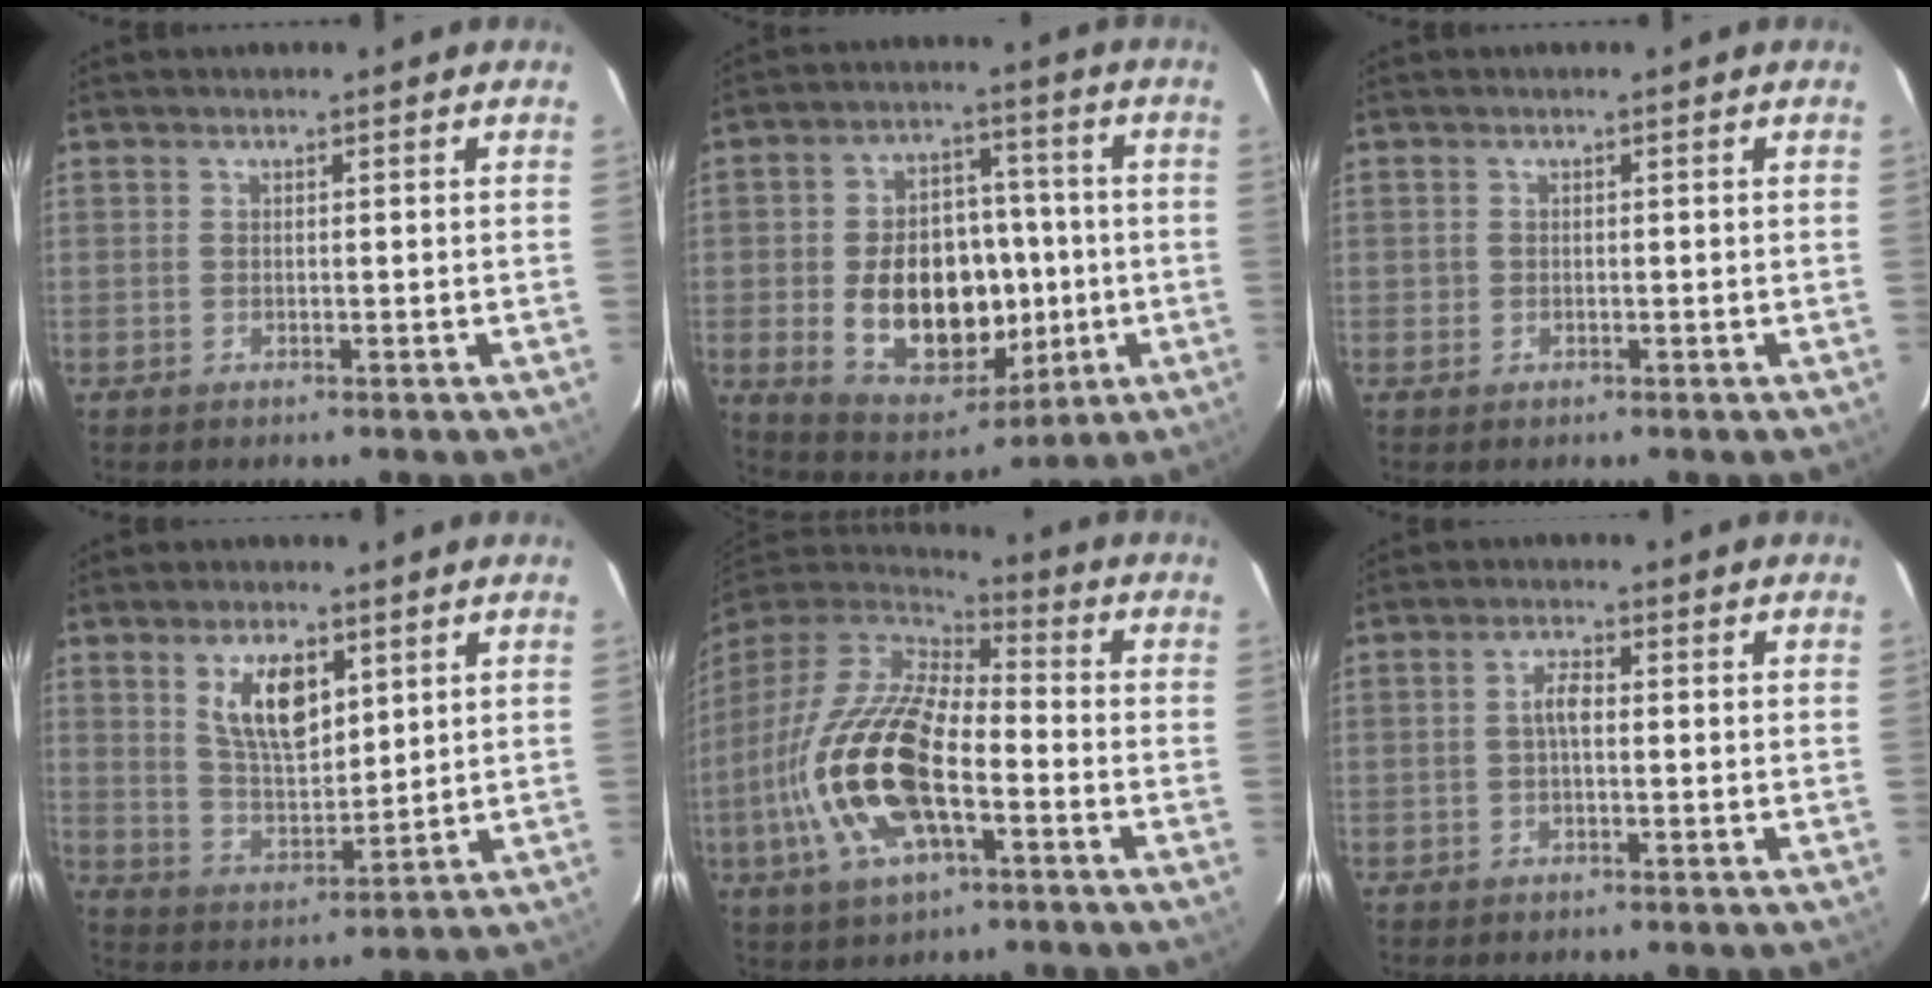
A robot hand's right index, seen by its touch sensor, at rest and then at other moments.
{"total": 18.1, "force": [-2.3, 12.4, 12.9], "torque": [-0.254, 0.017, -0.009]}
{"total": 0.7, "force": [-0.1, 0.7, 0.1], "torque": [0.001, 0.001, 0.000]}
{"total": 10.2, "force": [4.6, 4.7, 7.8], "torque": [-0.141, 0.003, 0.096]}
{"total": 21.0, "force": [-6.0, 9.1, 18.0], "torque": [-0.381, -0.021, -0.116]}
{"total": 2.7, "force": [-0.1, 1.0, 2.4], "torque": [-0.049, 0.008, -0.002]}